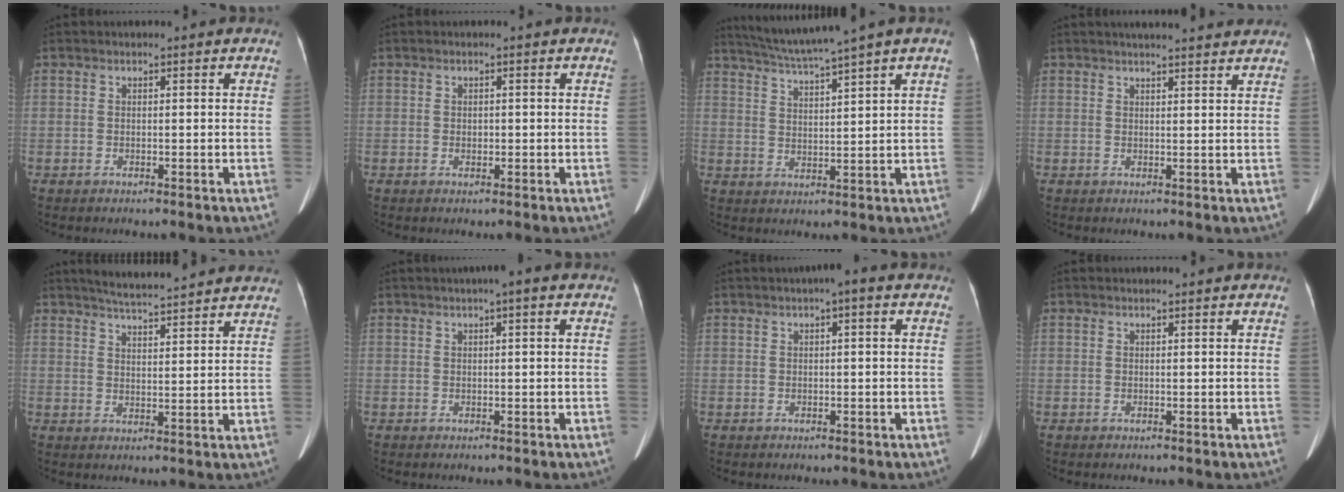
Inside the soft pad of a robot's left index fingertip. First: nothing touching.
{"total": 0.8, "force": [-0.3, 0.6, 0.5], "torque": [-0.013, -0.002, -0.005]}
{"total": 8.5, "force": [6.9, -2.0, 4.6], "torque": [-0.081, 0.008, 0.117]}
{"total": 9.6, "force": [8.7, 1.0, 4.1], "torque": [-0.054, 0.017, 0.098]}
{"total": 12.6, "force": [11.6, 0.7, 4.9], "torque": [-0.078, 0.017, 0.151]}
{"total": 2.0, "force": [1.0, 0.2, 1.7], "torque": [-0.030, 0.012, 0.012]}
{"total": 1.9, "force": [0.7, 0.3, 1.7], "torque": [-0.027, 0.012, 0.005]}
{"total": 1.0, "force": [1.0, 0.0, 0.2], "torque": [-0.009, 0.013, 0.014]}